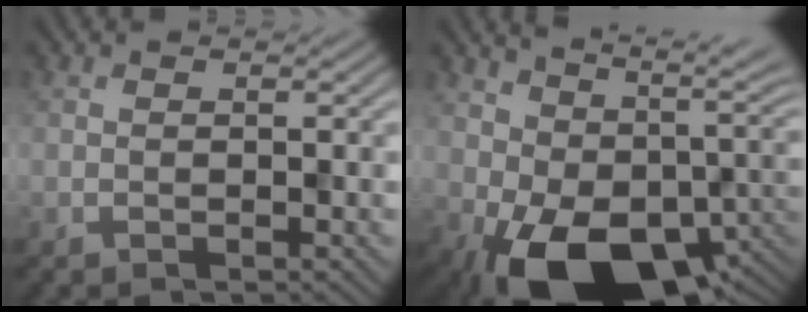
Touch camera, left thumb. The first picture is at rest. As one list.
[{"total": 15.4, "force": [1.4, 9.5, 12.1], "torque": [-0.192, -0.031, 0.048]}]